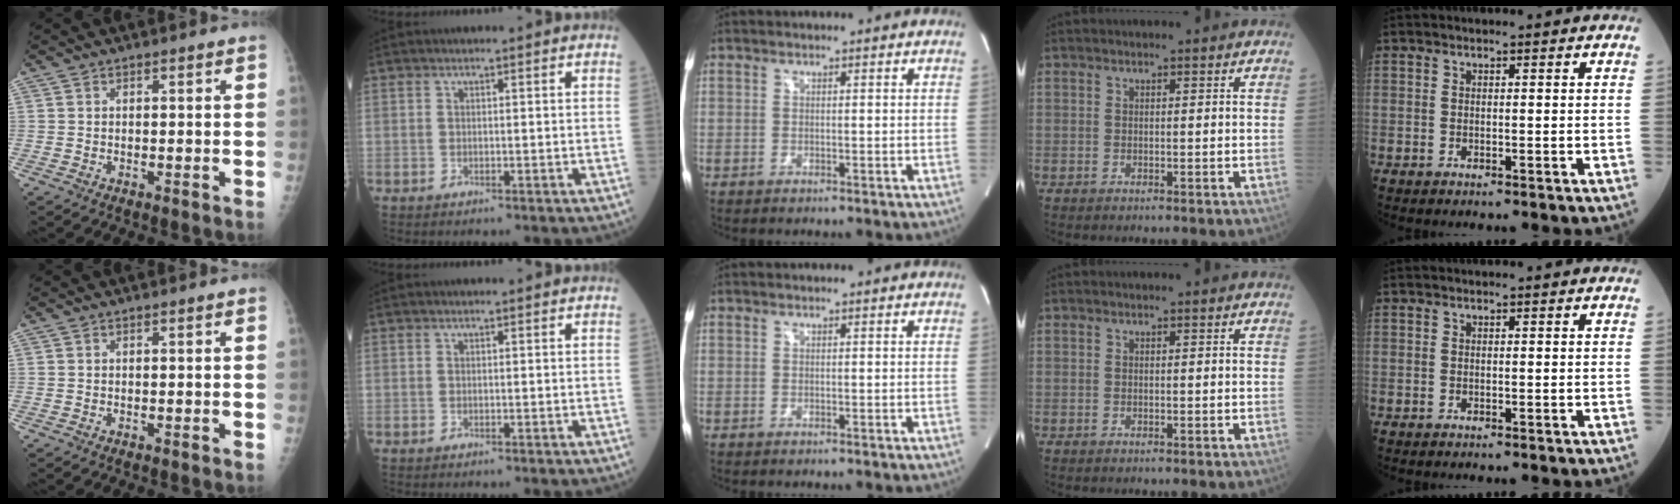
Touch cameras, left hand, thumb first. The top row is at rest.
{}